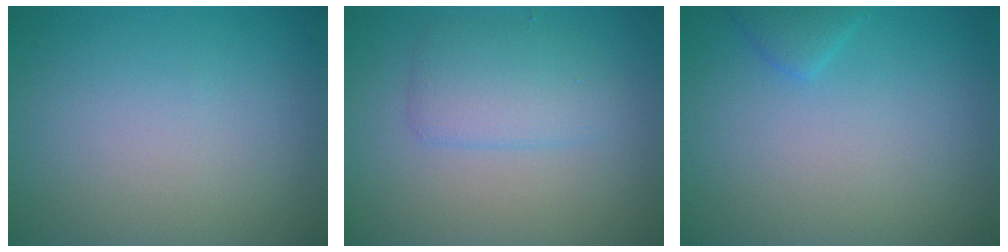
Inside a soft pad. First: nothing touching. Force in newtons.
{"total": 2.9, "press": 2.9, "slide": 0.2}
{"total": 1.3, "press": 1.3, "slide": 0.1}